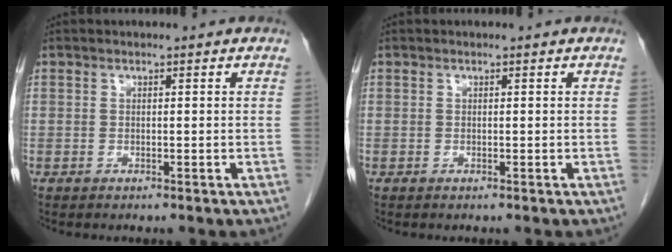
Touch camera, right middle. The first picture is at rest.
{"total": 0.0}